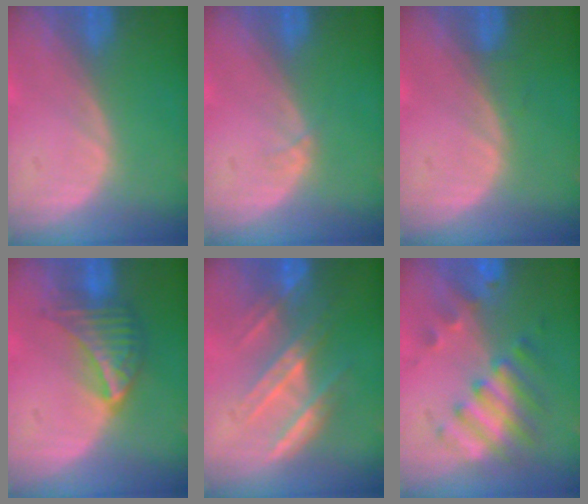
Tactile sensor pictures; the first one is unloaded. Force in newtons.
{"total": 0.5, "press": 0.5, "slide": 0.1}
{"total": 0.6, "press": 0.6, "slide": 0.2}
{"total": 7.1, "press": 6.2, "slide": 3.4}
{"total": 7.1, "press": 6.7, "slide": 2.5}
{"total": 8.3, "press": 7.2, "slide": 4.1}